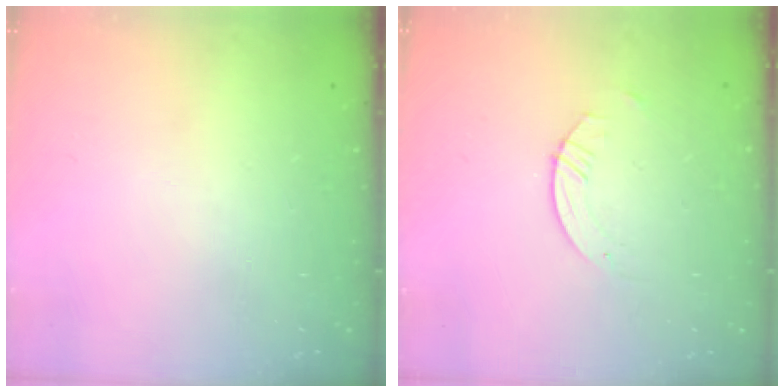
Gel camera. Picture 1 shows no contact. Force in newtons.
{"total": 0.8, "press": 0.8, "slide": 0.2}